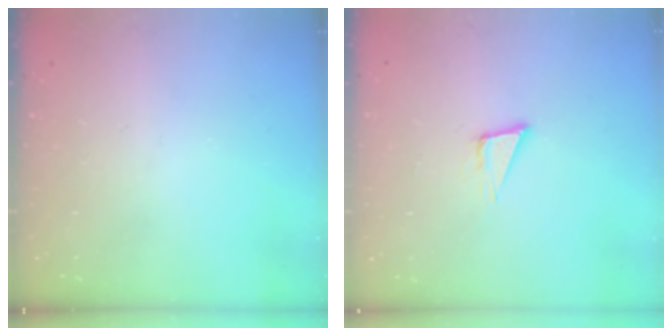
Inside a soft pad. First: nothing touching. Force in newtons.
{"total": 4.3, "press": 3.1, "slide": 3.0}